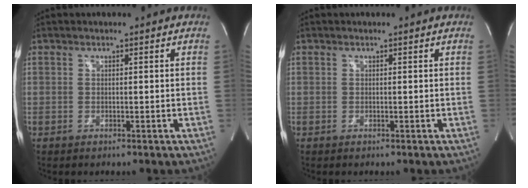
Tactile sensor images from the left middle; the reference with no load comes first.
{"total": 0.0}